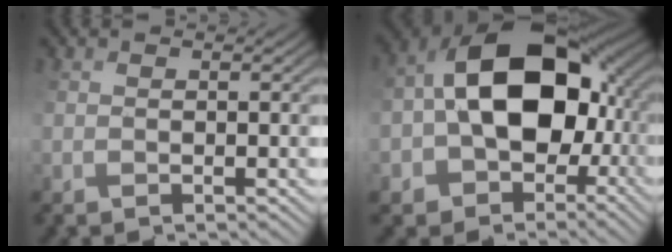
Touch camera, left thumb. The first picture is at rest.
{"total": 14.7, "force": [-0.4, 10.2, 10.5], "torque": [-0.179, 0.022, -0.017]}